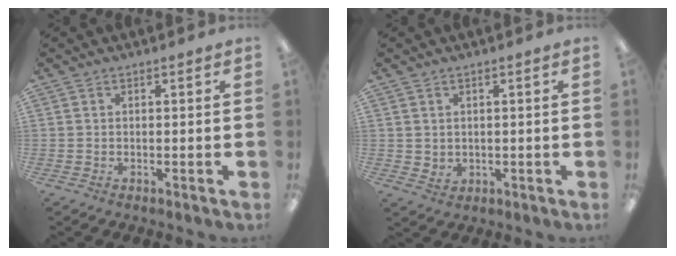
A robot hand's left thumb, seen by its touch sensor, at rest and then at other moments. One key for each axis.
{"total": 2.2, "fx": 1.5, "fy": 1.6, "fz": 0.2, "tx": 0.000, "ty": -0.006, "tz": 0.026}